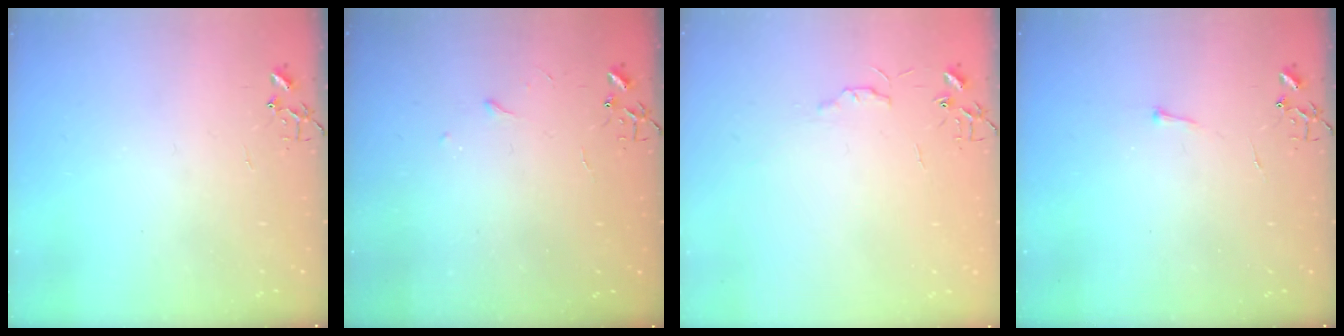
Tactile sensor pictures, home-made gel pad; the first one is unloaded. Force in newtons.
{"total": 3.6, "press": 3.5, "slide": 0.5}
{"total": 4.3, "press": 4.2, "slide": 0.6}
{"total": 2.9, "press": 2.9, "slide": 0.4}